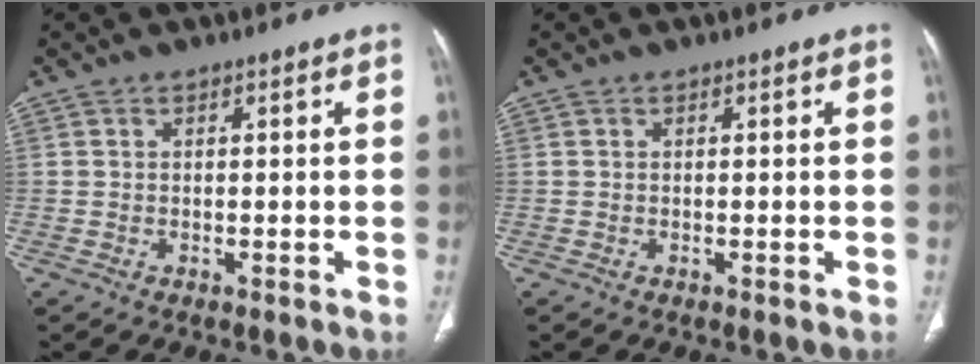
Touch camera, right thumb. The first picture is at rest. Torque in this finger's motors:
{"motor_torque": [0.04, 0.05, -0.09, 0.07, 0.04]}